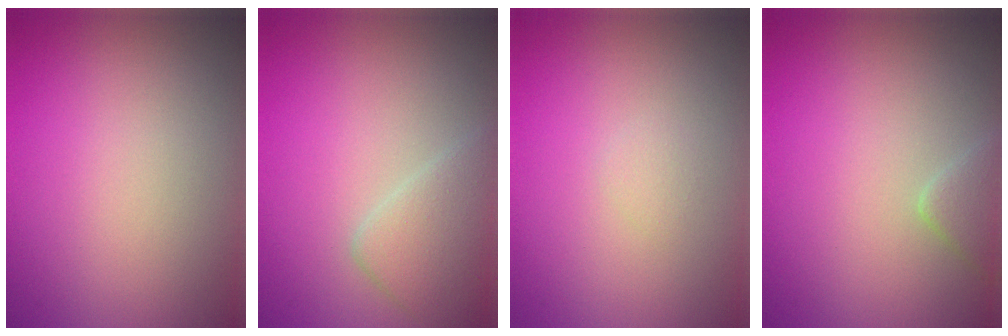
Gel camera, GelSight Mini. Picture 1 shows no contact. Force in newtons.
{"total": 3.2, "press": 3.2, "slide": 0.1}
{"total": 0.5, "press": 0.5, "slide": 0.0}
{"total": 1.6, "press": 1.6, "slide": 0.1}